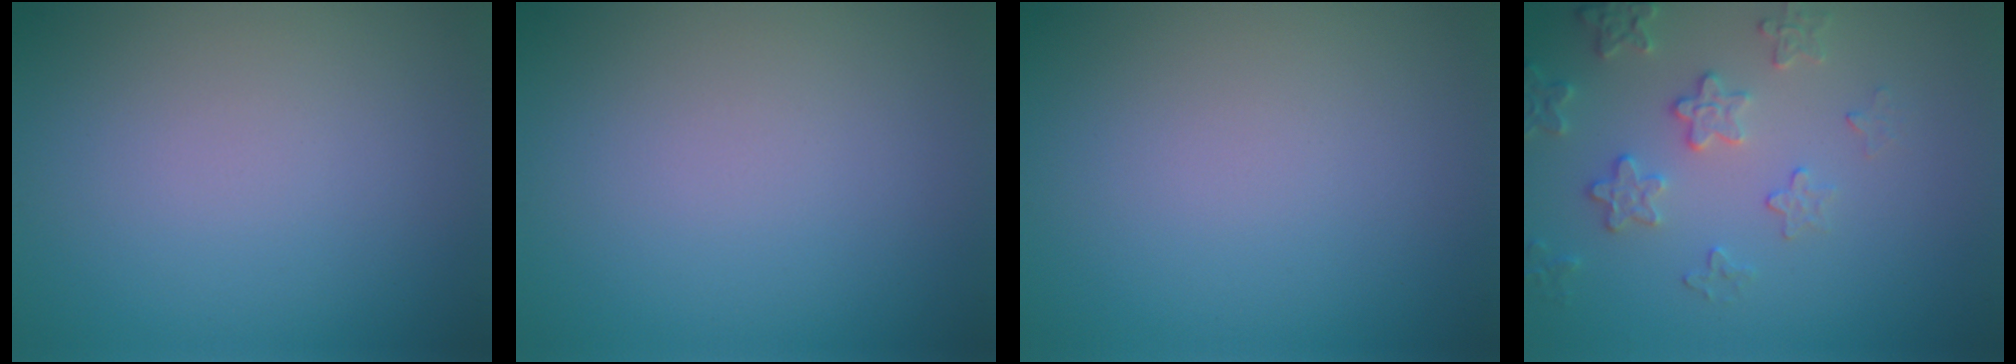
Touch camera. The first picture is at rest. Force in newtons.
{"total": 0.0}
{"total": 0.0}
{"total": 3.2, "press": 3.0, "slide": 0.9}